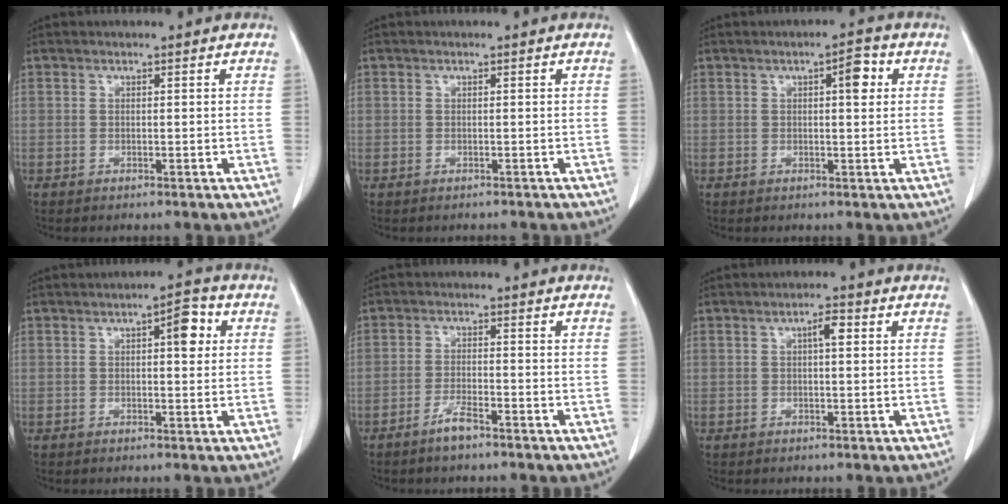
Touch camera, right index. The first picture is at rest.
{"total": 0.9, "force": [-0.7, 0.6, -0.1], "torque": [-0.004, 0.004, -0.009]}
{"total": 3.5, "force": [1.0, 1.0, 3.2], "torque": [-0.046, 0.007, 0.012]}
{"total": 4.5, "force": [1.3, 1.4, 4.1], "torque": [-0.056, 0.010, 0.014]}
{"total": 3.3, "force": [-2.5, 0.5, 2.1], "torque": [-0.041, -0.001, -0.048]}
{"total": 2.5, "force": [0.6, 0.6, 2.3], "torque": [-0.040, 0.005, 0.009]}